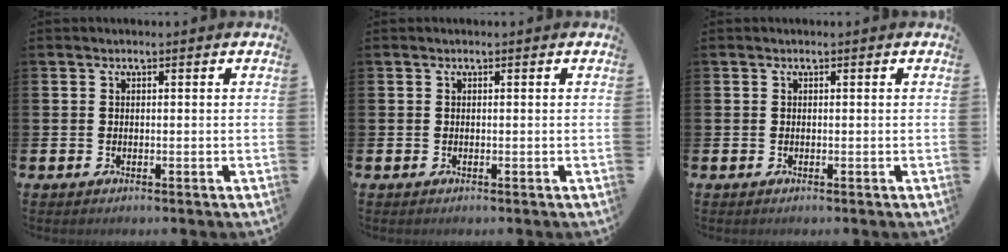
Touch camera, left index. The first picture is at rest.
{"total": 0.0}
{"total": 0.0}